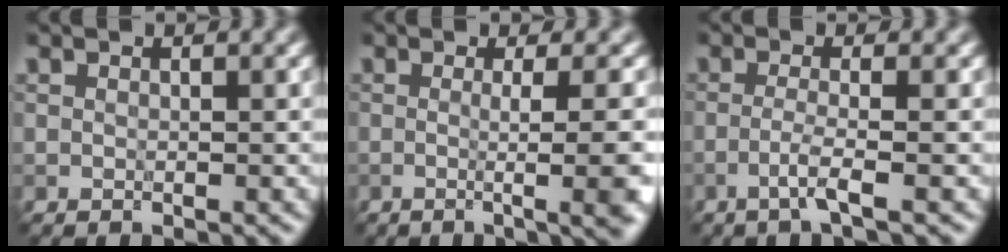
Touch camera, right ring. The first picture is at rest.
{"total": 7.5, "force": [-1.0, 2.5, 7.0], "torque": [-0.061, 0.005, -0.004]}
{"total": 2.1, "force": [-1.1, 0.1, 1.8], "torque": [-0.033, 0.005, -0.035]}